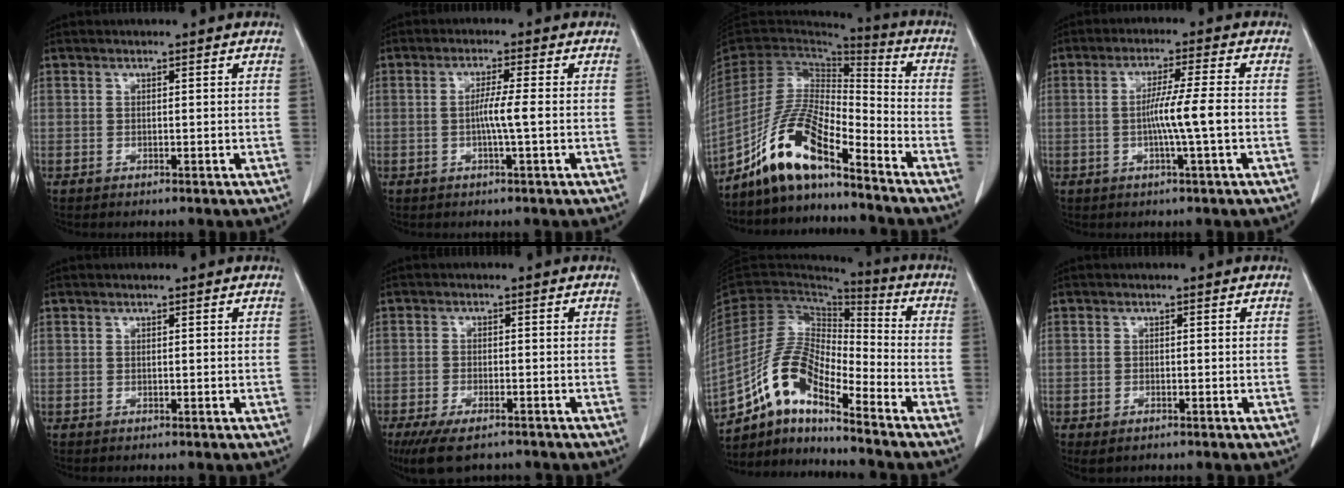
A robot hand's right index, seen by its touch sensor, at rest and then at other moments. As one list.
[{"total": 3.5, "force": [-0.5, -0.5, 3.4], "torque": [-0.062, -0.002, -0.010]}, {"total": 12.4, "force": [-9.1, 2.5, 8.0], "torque": [-0.165, 0.012, -0.171]}, {"total": 6.2, "force": [-1.0, -1.0, 6.0], "torque": [-0.105, 0.000, -0.020]}, {"total": 0.0}, {"total": 8.7, "force": [-6.8, 2.7, 4.8], "torque": [-0.078, -0.013, -0.107]}, {"total": 12.5, "force": [-9.0, 2.8, 8.2], "torque": [-0.170, 0.020, -0.169]}, {"total": 2.0, "force": [-1.2, 1.0, 1.2], "torque": [-0.023, -0.003, -0.013]}]